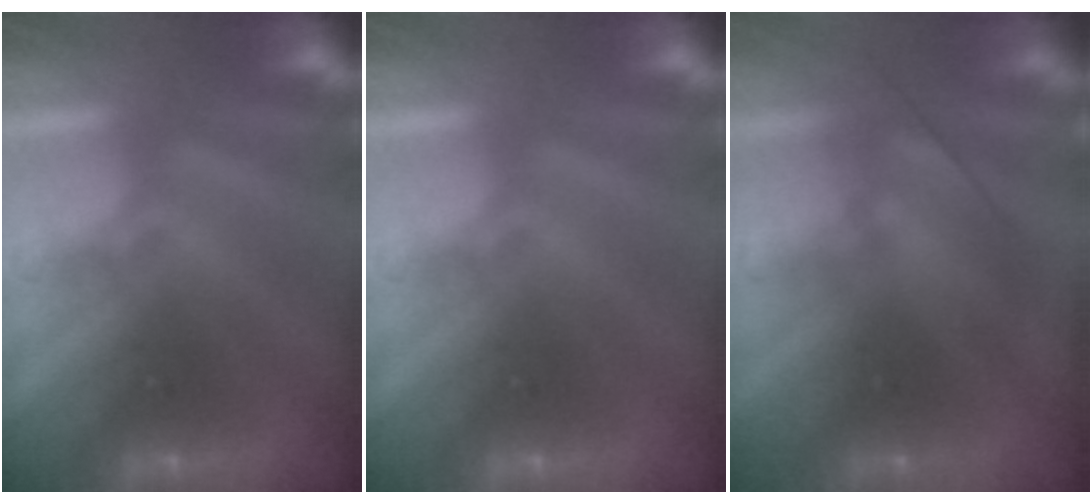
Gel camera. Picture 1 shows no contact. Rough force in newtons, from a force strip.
{"total": 0.0}
{"total": 2.4}